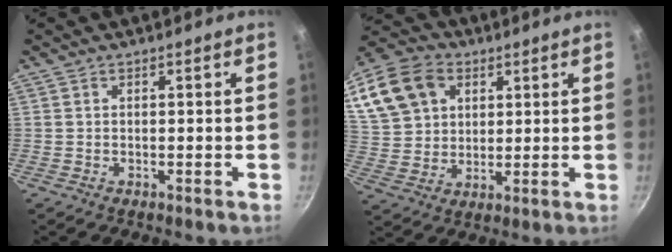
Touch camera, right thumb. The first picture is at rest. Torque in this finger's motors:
{"motor_torque": [-0.82, 0.43, -0.45, 0.35, 0.06]}